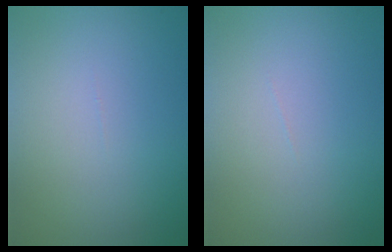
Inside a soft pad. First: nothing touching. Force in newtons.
{"total": 0.0}